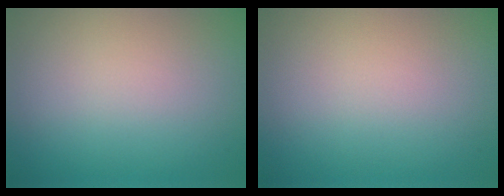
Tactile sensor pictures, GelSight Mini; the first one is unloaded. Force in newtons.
{"total": 0.0}